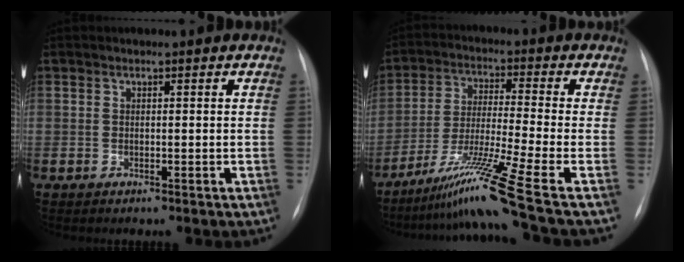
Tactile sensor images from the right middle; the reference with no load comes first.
{"total": 13.3, "force": [-8.8, -2.9, 9.5], "torque": [-0.182, -0.028, -0.154]}